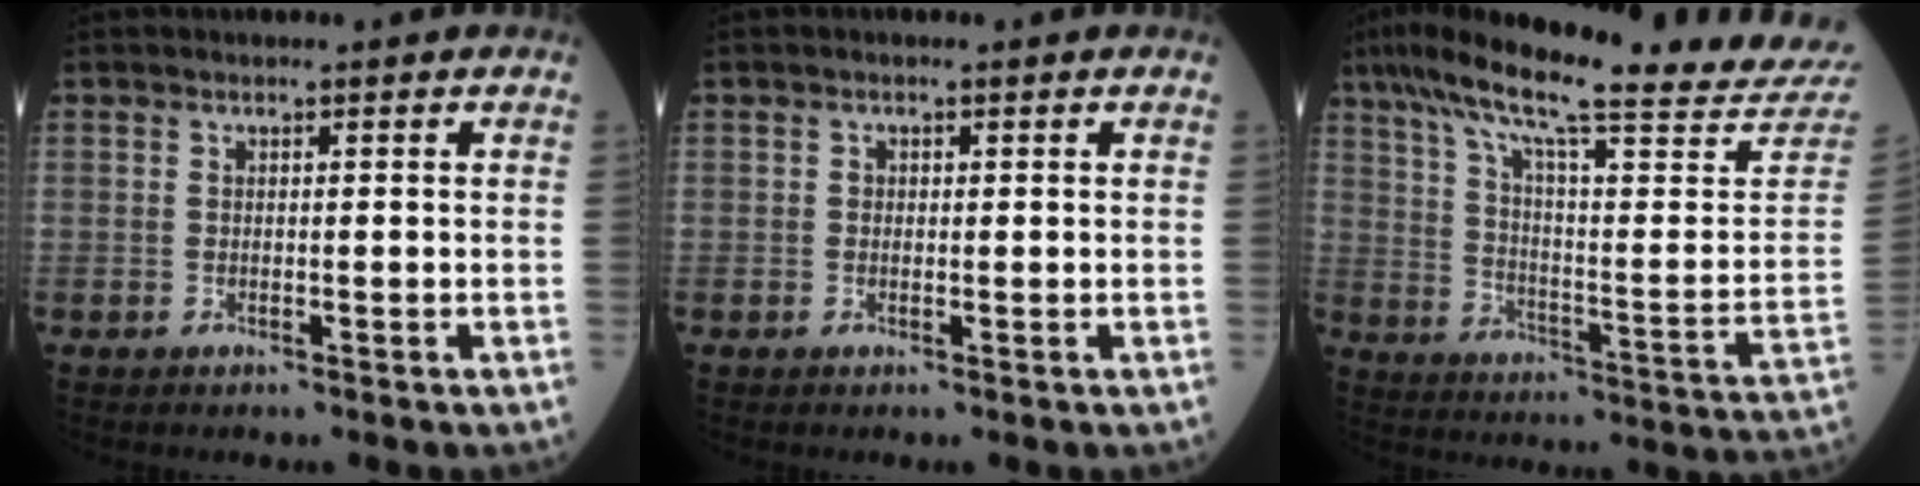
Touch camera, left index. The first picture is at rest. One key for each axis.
{"total": 0.6, "fx": 0.1, "fy": 0.5, "fz": 0.3, "tx": -0.004, "ty": 0.002, "tz": 0.001}
{"total": 28.9, "fx": 25.5, "fy": 0.9, "fz": 13.6, "tx": -0.229, "ty": -0.071, "tz": 0.336}